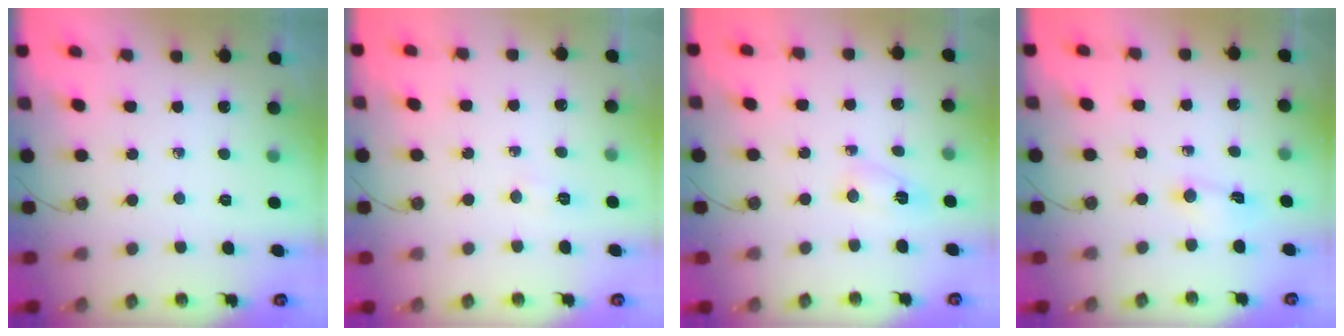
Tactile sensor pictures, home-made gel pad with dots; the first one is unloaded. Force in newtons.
{"total": 2.9, "press": 2.9, "slide": 0.5}
{"total": 3.1, "press": 3.0, "slide": 0.4}
{"total": 2.5, "press": 2.5, "slide": 0.4}